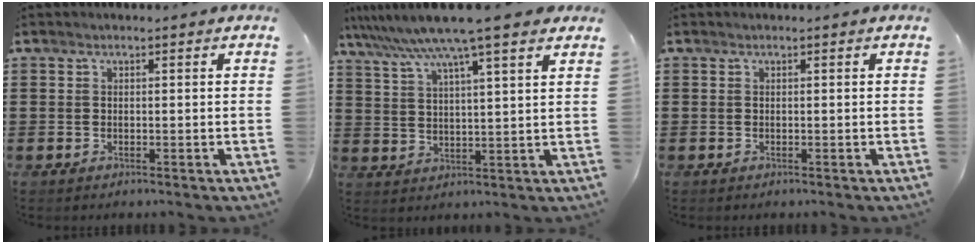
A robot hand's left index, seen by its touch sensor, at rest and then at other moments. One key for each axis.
{"total": 9.4, "fx": 7.5, "fy": -0.3, "fz": 5.7, "tx": -0.133, "ty": -0.032, "tz": 0.128}
{"total": 0.0}